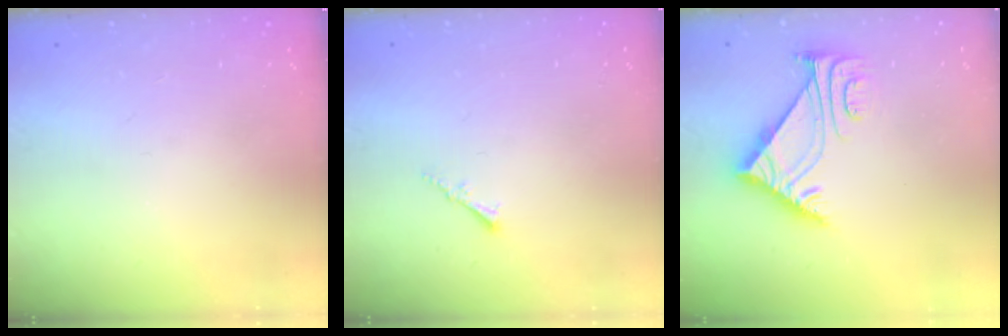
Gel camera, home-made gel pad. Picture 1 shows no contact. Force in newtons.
{"total": 1.5, "press": 1.5, "slide": 0.4}
{"total": 7.6, "press": 7.6, "slide": 0.7}